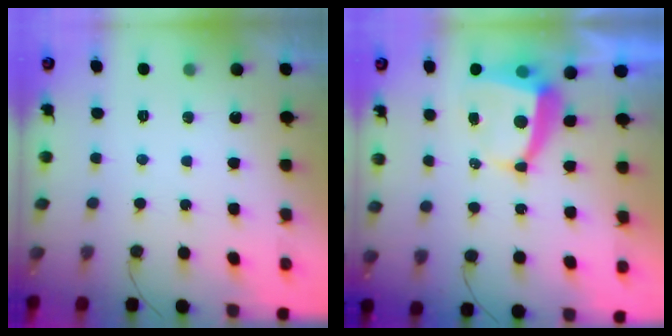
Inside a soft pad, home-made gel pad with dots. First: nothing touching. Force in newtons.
{"total": 6.1, "press": 6.0, "slide": 1.2}